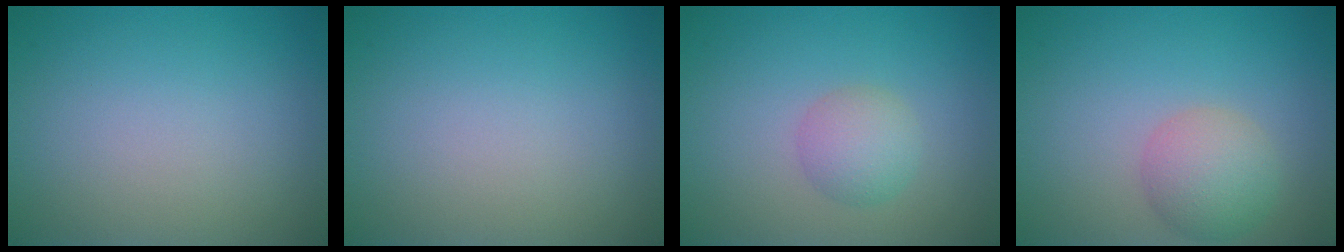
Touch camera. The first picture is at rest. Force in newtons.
{"total": 0.0}
{"total": 2.5, "press": 2.5, "slide": 0.1}
{"total": 3.6, "press": 3.6, "slide": 0.2}